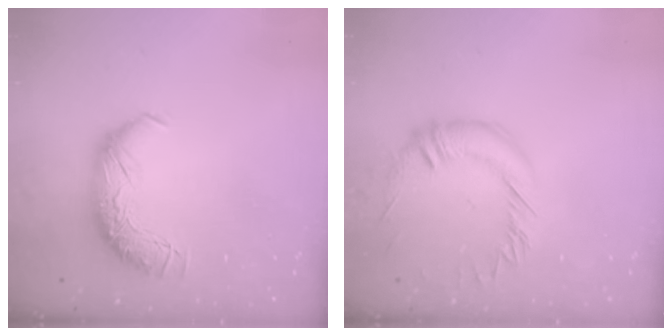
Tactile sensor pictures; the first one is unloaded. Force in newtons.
{"total": 1.3, "press": 1.1, "slide": 0.7}